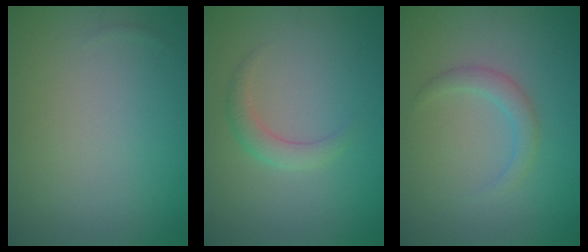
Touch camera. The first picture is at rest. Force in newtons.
{"total": 1.8, "press": 1.8, "slide": 0.0}
{"total": 1.8, "press": 1.8, "slide": 0.2}